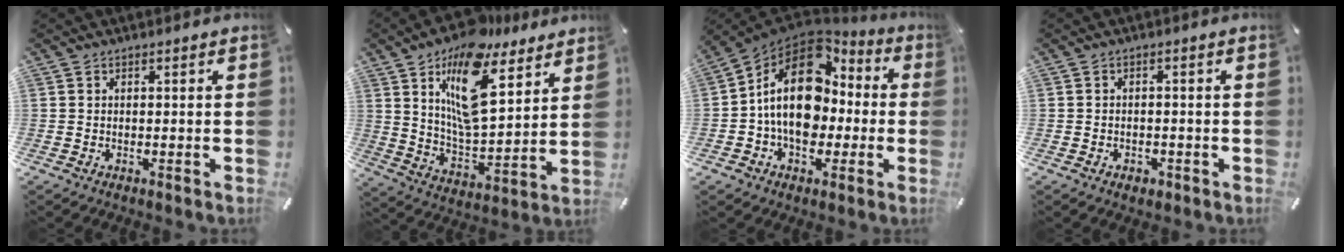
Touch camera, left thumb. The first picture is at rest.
{"total": 19.7, "force": [11.0, 9.9, 13.0], "torque": [-0.245, -0.056, 0.192]}
{"total": 18.3, "force": [0.3, 13.7, 12.2], "torque": [-0.223, 0.004, 0.007]}
{"total": 2.0, "force": [-1.0, 1.5, 0.8], "torque": [-0.015, 0.004, -0.021]}